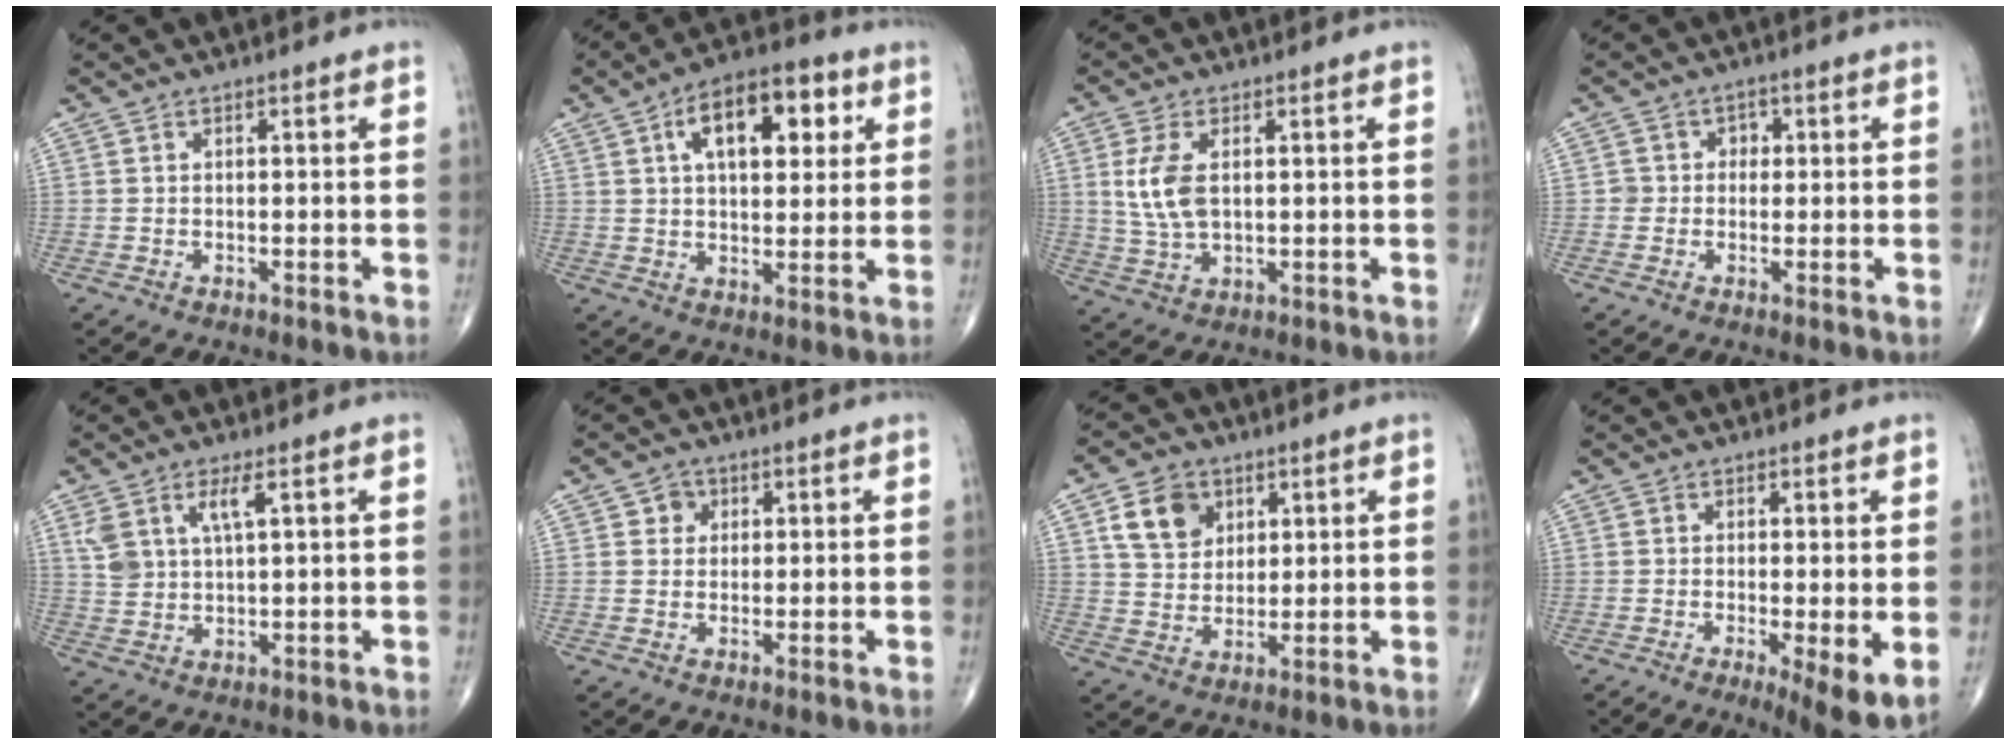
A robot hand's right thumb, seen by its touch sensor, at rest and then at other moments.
{"total": 14.1, "force": [4.8, 7.2, 11.1], "torque": [-0.140, 0.007, 0.071]}
{"total": 7.2, "force": [1.4, 3.7, 6.0], "torque": [-0.131, -0.005, 0.033]}
{"total": 2.7, "force": [0.1, 2.6, 0.5], "torque": [0.019, 0.009, -0.007]}
{"total": 5.6, "force": [2.7, 1.9, 4.6], "torque": [-0.099, -0.010, 0.060]}
{"total": 2.6, "force": [0.9, 2.3, 0.7], "torque": [0.006, -0.001, 0.009]}
{"total": 8.7, "force": [3.8, 6.7, 4.1], "torque": [-0.048, -0.013, 0.072]}
{"total": 7.0, "force": [-1.3, 1.6, 6.6], "torque": [-0.106, -0.024, -0.021]}